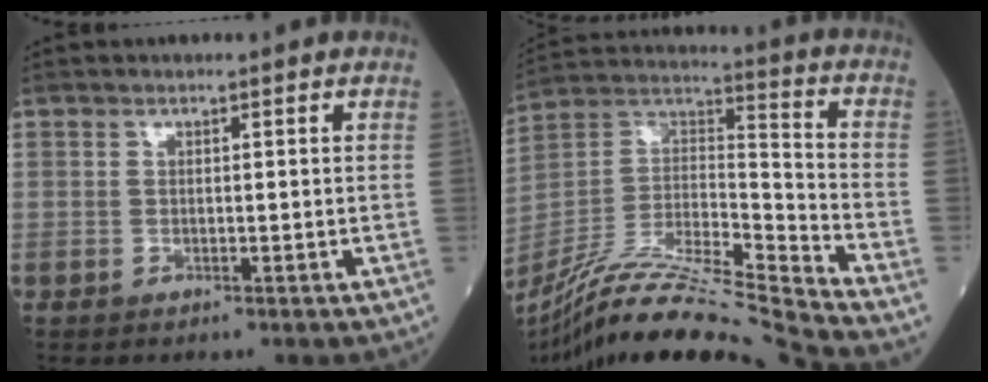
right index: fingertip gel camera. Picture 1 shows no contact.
{"total": 22.5, "force": [-20.1, -1.5, 10.1], "torque": [-0.217, -0.014, -0.364]}